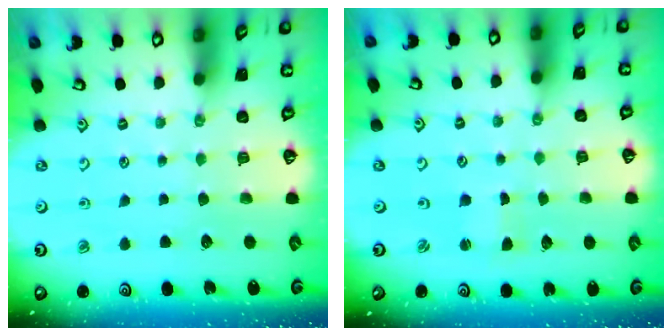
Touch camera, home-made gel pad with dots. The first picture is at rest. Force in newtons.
{"total": 0.9, "press": 0.9, "slide": 0.1}